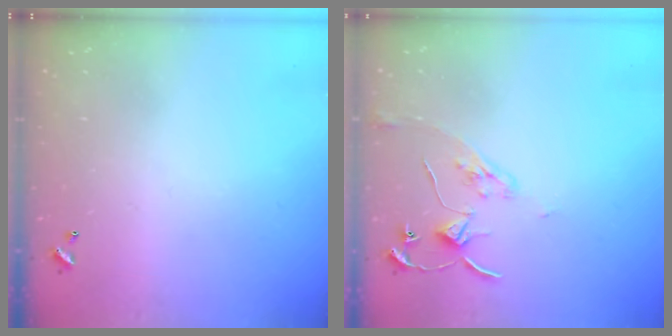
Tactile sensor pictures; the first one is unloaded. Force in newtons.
{"total": 7.8, "press": 7.8, "slide": 0.3}